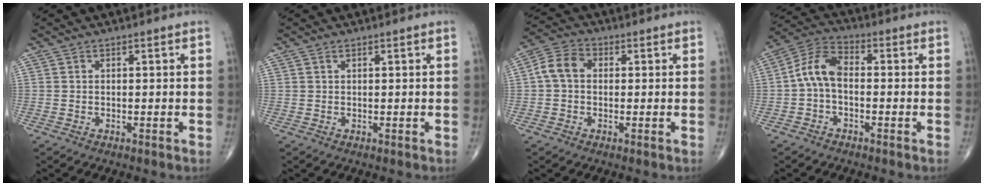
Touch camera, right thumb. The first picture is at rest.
{"total": 0.5, "force": [0.4, 0.2, 0.3], "torque": [-0.008, 0.002, 0.009]}
{"total": 6.0, "force": [0.4, 4.5, 3.9], "torque": [-0.071, 0.020, 0.000]}
{"total": 7.5, "force": [-0.7, 4.4, 6.1], "torque": [-0.113, 0.027, -0.028]}